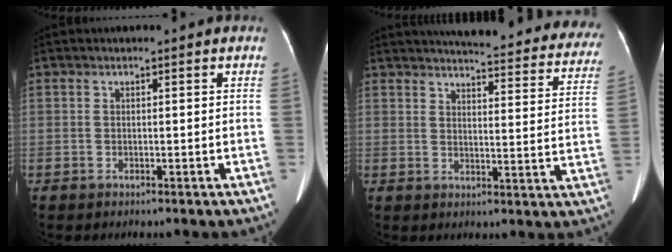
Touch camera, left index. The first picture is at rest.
{"total": 28.5, "force": [26.2, 4.7, 10.2], "torque": [-0.136, -0.071, 0.292]}